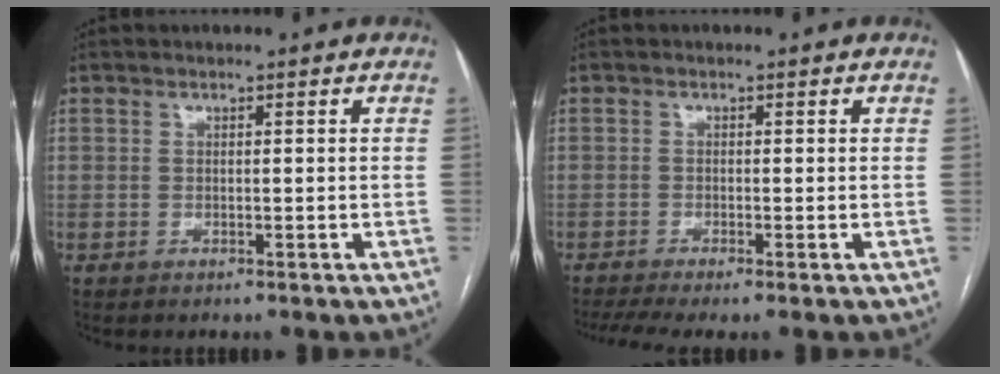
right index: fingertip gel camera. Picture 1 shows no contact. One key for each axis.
{"total": 4.6, "fx": -3.2, "fy": 0.4, "fz": 3.3, "tx": -0.060, "ty": -0.007, "tz": -0.056}